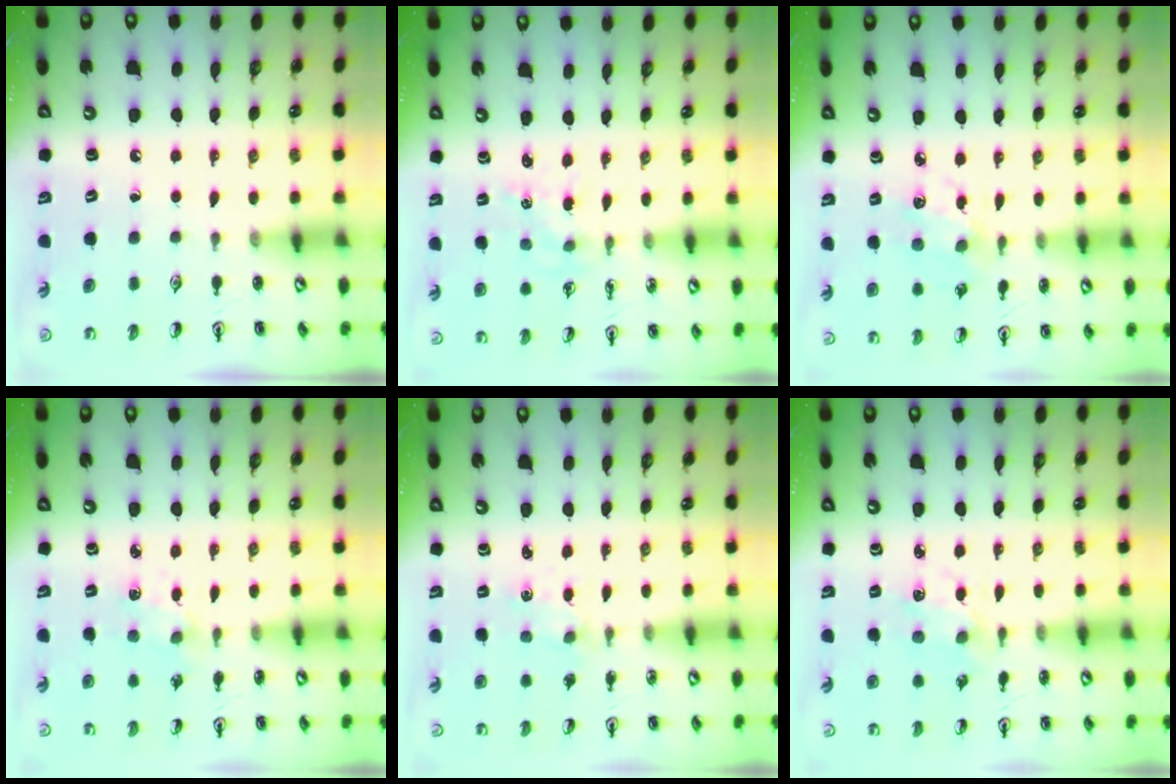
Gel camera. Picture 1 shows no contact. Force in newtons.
{"total": 0.7, "press": 0.6, "slide": 0.2}
{"total": 4.2, "press": 4.0, "slide": 1.4}
{"total": 2.0, "press": 1.9, "slide": 0.3}
{"total": 0.0}
{"total": 2.4, "press": 2.4, "slide": 0.5}